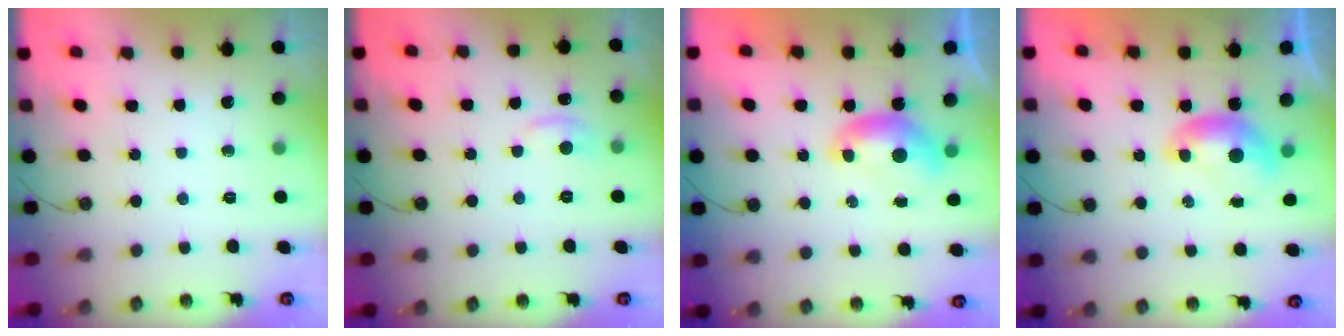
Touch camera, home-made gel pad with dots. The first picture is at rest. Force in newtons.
{"total": 1.2, "press": 0.8, "slide": 0.9}
{"total": 0.0}
{"total": 0.0}